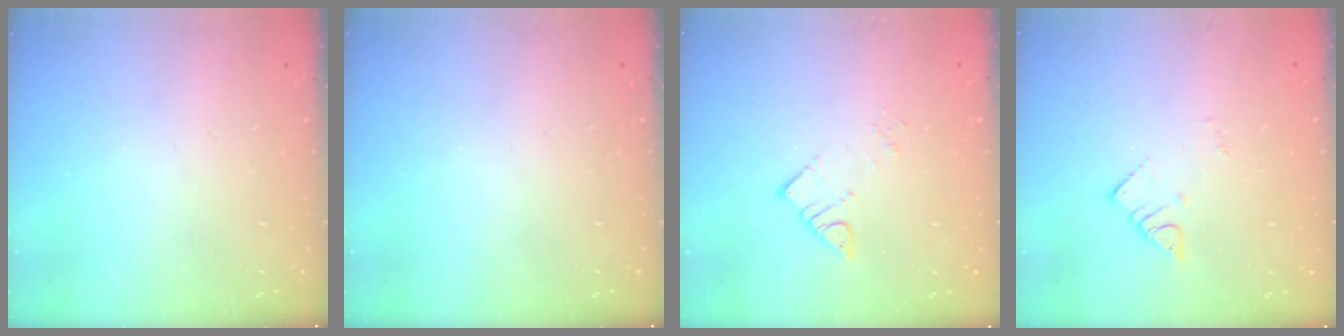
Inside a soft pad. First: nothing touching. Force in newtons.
{"total": 0.0}
{"total": 5.1, "press": 5.1, "slide": 0.4}
{"total": 2.6, "press": 2.6, "slide": 0.1}